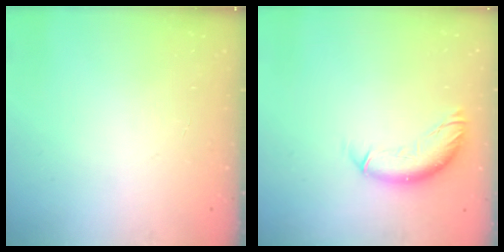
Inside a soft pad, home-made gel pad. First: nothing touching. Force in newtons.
{"total": 10.9, "press": 10.6, "slide": 2.2}